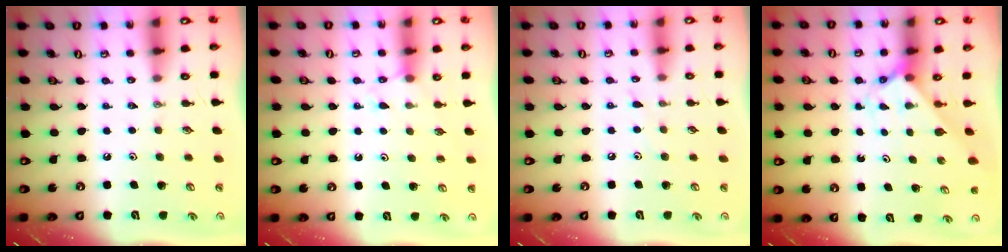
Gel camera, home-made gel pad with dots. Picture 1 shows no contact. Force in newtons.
{"total": 5.7, "press": 5.6, "slide": 0.7}
{"total": 3.7, "press": 3.6, "slide": 0.5}
{"total": 2.2, "press": 2.2, "slide": 0.1}